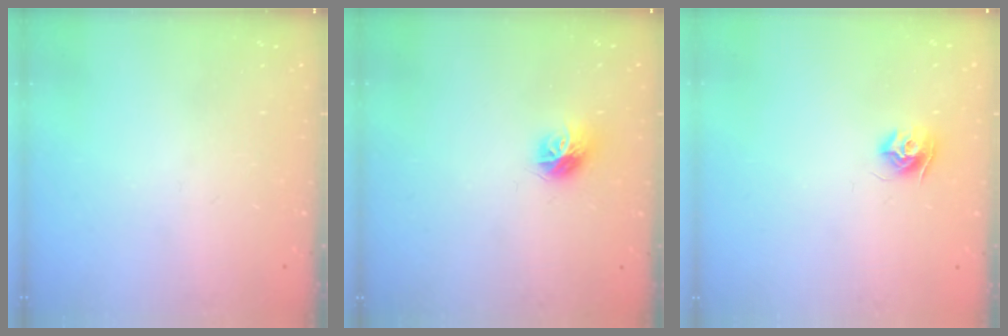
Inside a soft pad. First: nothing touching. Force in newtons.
{"total": 8.8, "press": 8.8, "slide": 0.4}
{"total": 8.1, "press": 8.1, "slide": 0.1}